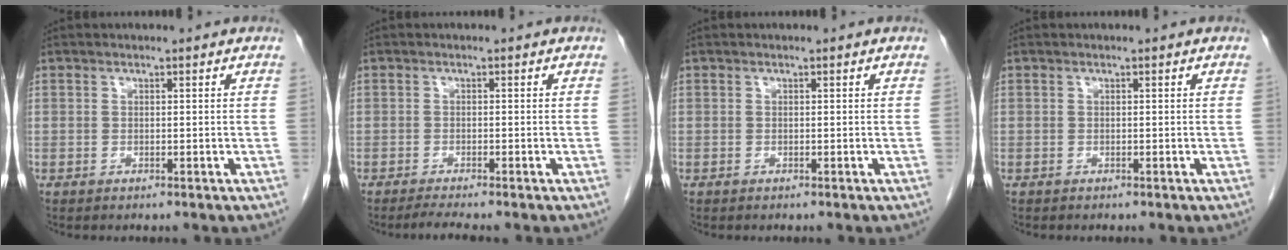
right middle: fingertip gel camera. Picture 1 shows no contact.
{"total": 2.2, "force": [-1.9, -0.4, 1.0], "torque": [-0.026, -0.008, -0.036]}
{"total": 0.0}
{"total": 0.0}